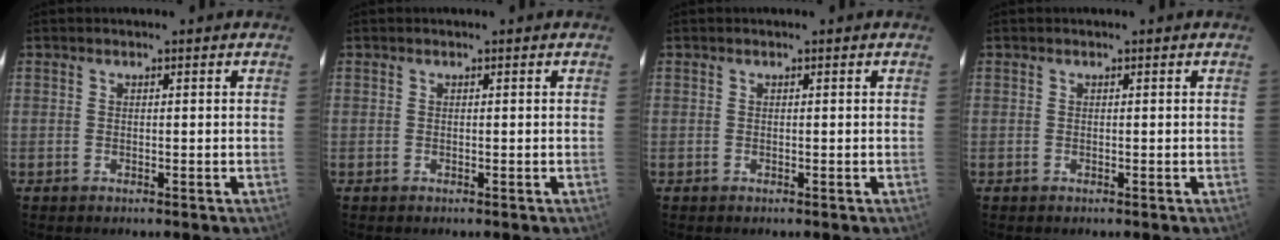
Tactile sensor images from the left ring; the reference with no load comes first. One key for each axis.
{"total": 0.0}
{"total": 0.0}
{"total": 0.0}